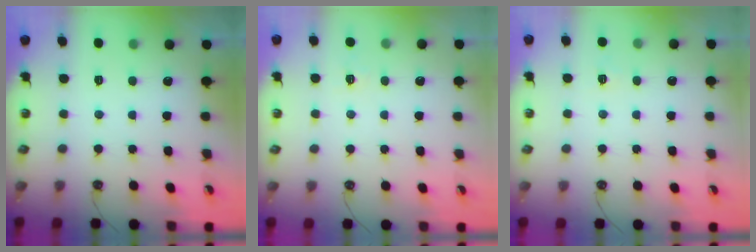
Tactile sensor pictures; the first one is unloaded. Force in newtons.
{"total": 3.4, "press": 3.4, "slide": 0.4}
{"total": 3.6, "press": 3.5, "slide": 0.4}